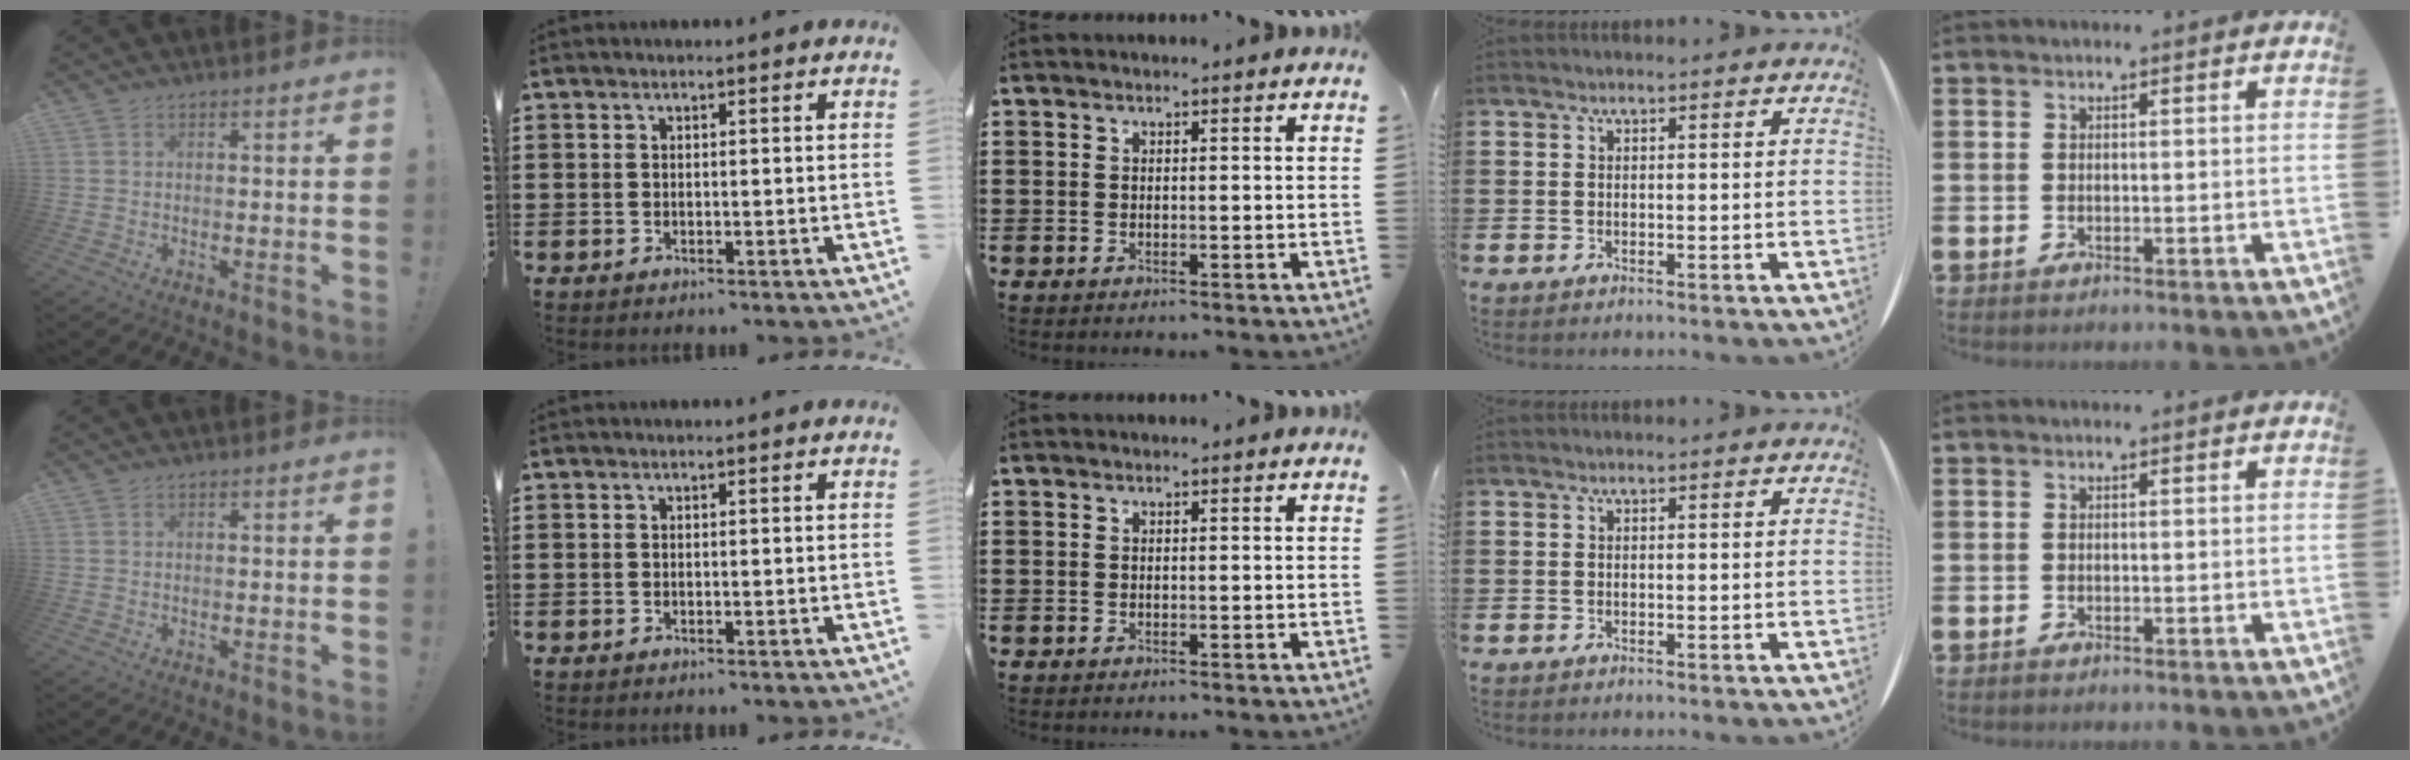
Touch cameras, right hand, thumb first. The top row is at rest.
{}